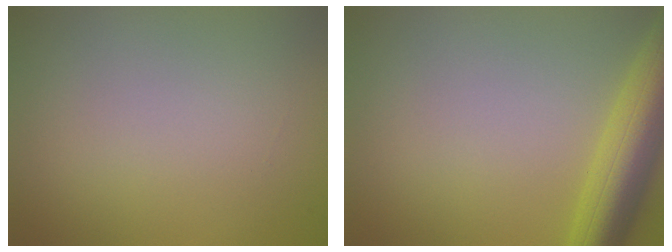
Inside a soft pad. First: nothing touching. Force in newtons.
{"total": 7.0, "press": 6.9, "slide": 0.4}